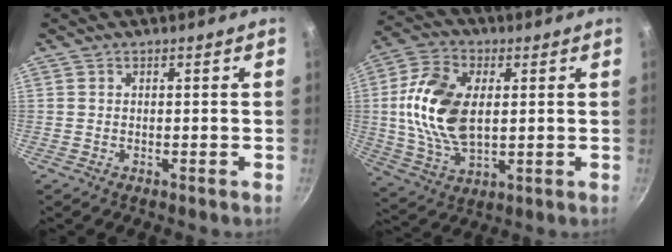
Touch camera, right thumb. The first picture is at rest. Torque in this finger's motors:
{"motor_torque": [-0.44, 1.61, 1.35, 0.23, 0.46]}